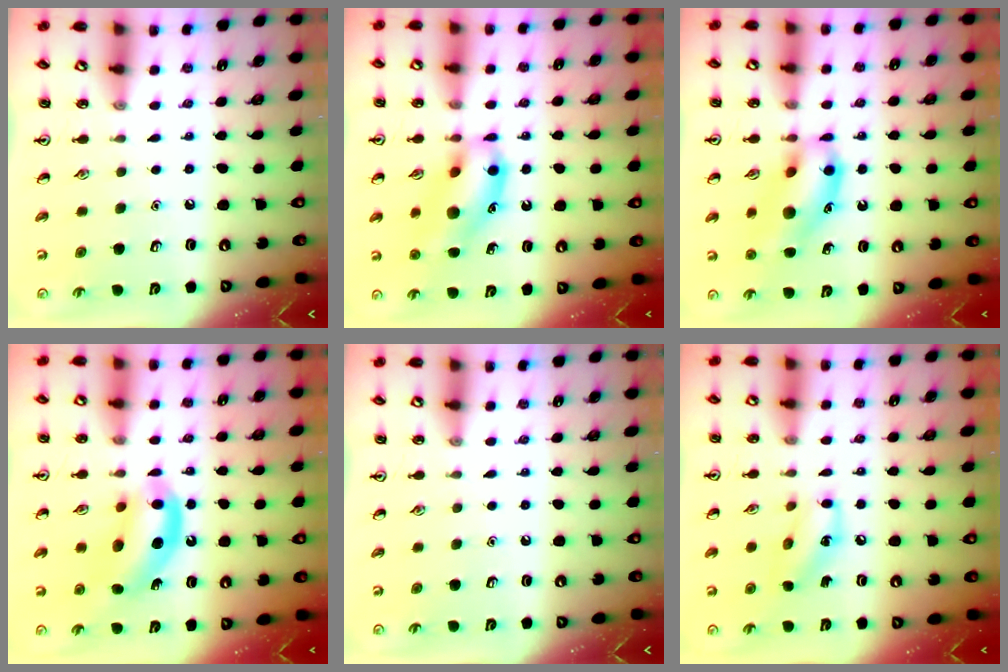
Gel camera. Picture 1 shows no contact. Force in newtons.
{"total": 13.7, "press": 13.6, "slide": 1.8}
{"total": 13.7, "press": 13.6, "slide": 1.8}
{"total": 11.3, "press": 10.8, "slide": 3.4}
{"total": 0.0}
{"total": 9.5, "press": 9.4, "slide": 1.1}